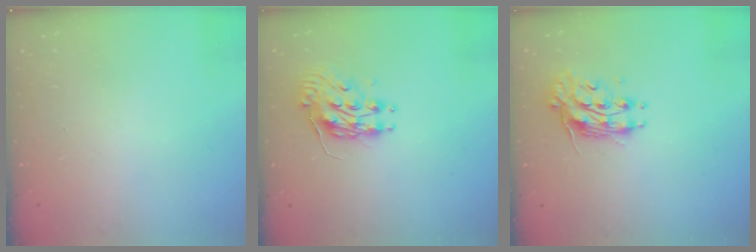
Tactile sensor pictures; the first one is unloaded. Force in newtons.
{"total": 9.3, "press": 9.3, "slide": 0.1}
{"total": 10.9, "press": 10.9, "slide": 0.5}